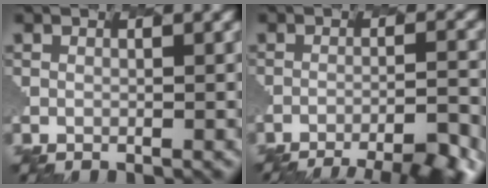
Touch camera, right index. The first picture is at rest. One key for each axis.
{"total": 7.8, "fx": -6.6, "fy": 1.3, "fz": 3.9, "tx": -0.058, "ty": 0.003, "tz": -0.077}